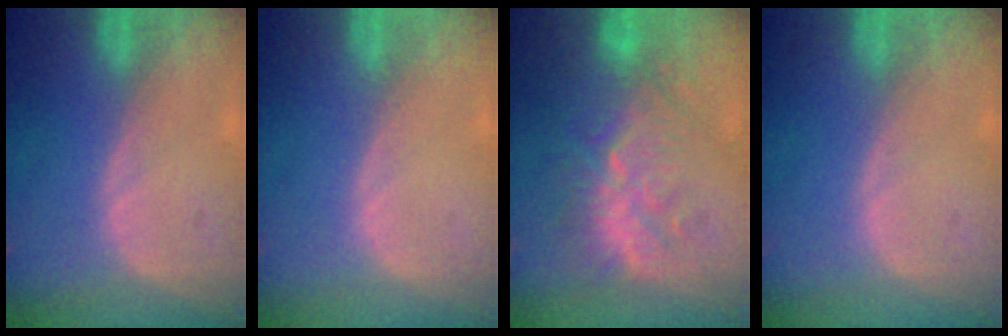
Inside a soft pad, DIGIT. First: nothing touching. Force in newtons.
{"total": 0.0}
{"total": 9.1, "press": 8.9, "slide": 1.6}
{"total": 0.0}